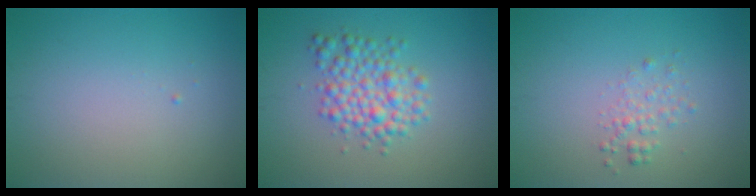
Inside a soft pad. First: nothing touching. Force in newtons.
{"total": 4.1, "press": 4.1, "slide": 0.1}
{"total": 1.4, "press": 1.4, "slide": 0.1}